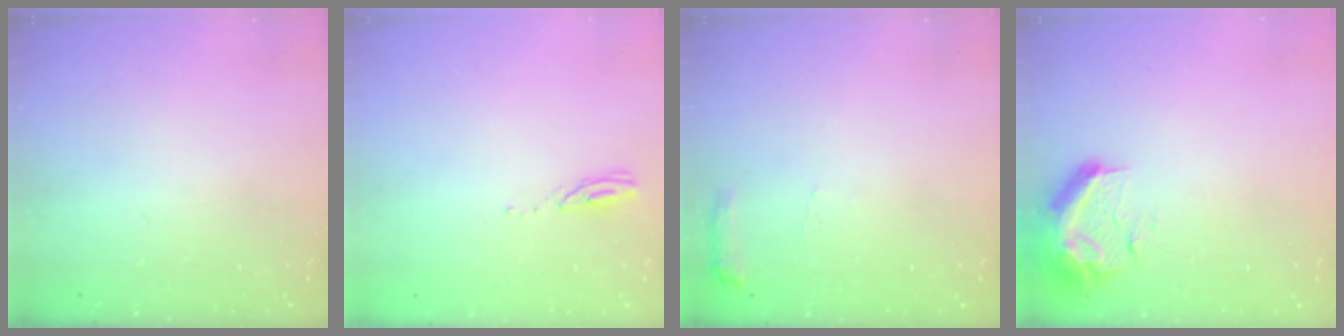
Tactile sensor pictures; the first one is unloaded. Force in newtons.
{"total": 3.4, "press": 3.3, "slide": 0.3}
{"total": 5.6, "press": 5.6, "slide": 0.7}
{"total": 14.4, "press": 11.8, "slide": 8.4}